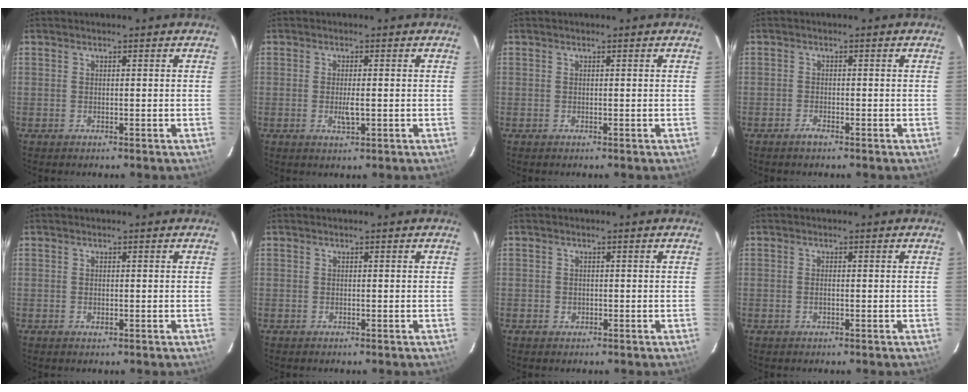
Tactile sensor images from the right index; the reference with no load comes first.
{"total": 2.7, "force": [-0.6, 0.6, 2.6], "torque": [-0.048, -0.007, -0.007]}
{"total": 0.0}
{"total": 1.4, "force": [-1.2, 0.4, 0.6], "torque": [-0.014, -0.001, -0.026]}
{"total": 0.8, "force": [-0.1, 0.5, 0.7], "torque": [-0.013, 0.000, -0.001]}
{"total": 0.0}
{"total": 1.1, "force": [-0.4, 1.0, 0.1], "torque": [-0.001, 0.001, -0.003]}
{"total": 0.9, "force": [-0.1, 0.3, 0.8], "torque": [-0.017, 0.000, -0.004]}